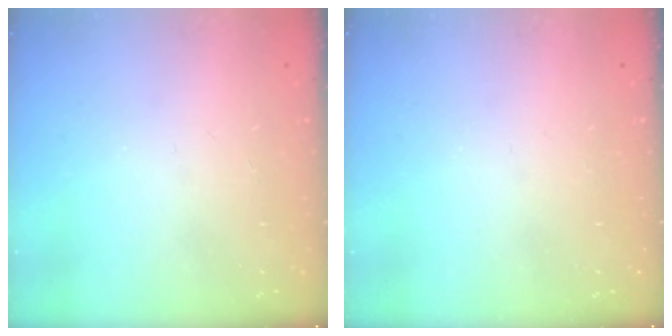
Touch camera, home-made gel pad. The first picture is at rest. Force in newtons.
{"total": 0.0}